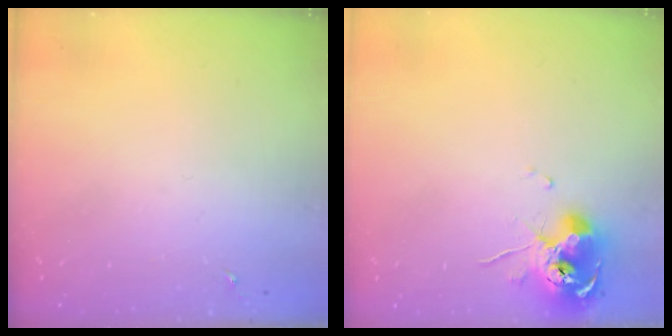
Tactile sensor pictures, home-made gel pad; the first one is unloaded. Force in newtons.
{"total": 10.3, "press": 10.2, "slide": 1.5}